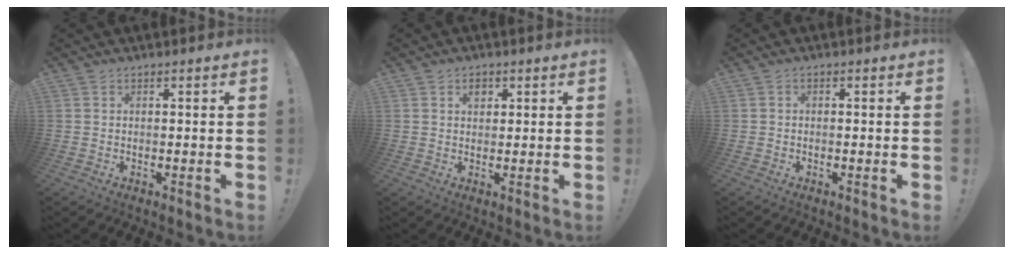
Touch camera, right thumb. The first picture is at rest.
{"total": 2.7, "force": [1.3, 2.0, 1.4], "torque": [-0.010, -0.002, 0.018]}
{"total": 0.7, "force": [-0.7, 0.2, 0.2], "torque": [-0.010, 0.004, -0.011]}